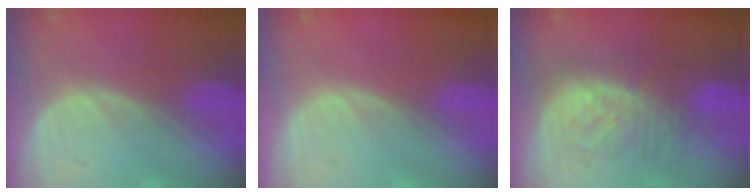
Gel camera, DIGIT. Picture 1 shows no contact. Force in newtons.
{"total": 0.0}
{"total": 8.3, "press": 8.2, "slide": 1.5}